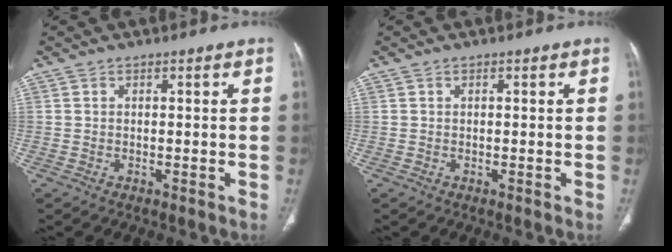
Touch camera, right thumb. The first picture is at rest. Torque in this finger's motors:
{"motor_torque": [-0.11, 0.18, -0.26, -0.06, 0.02]}